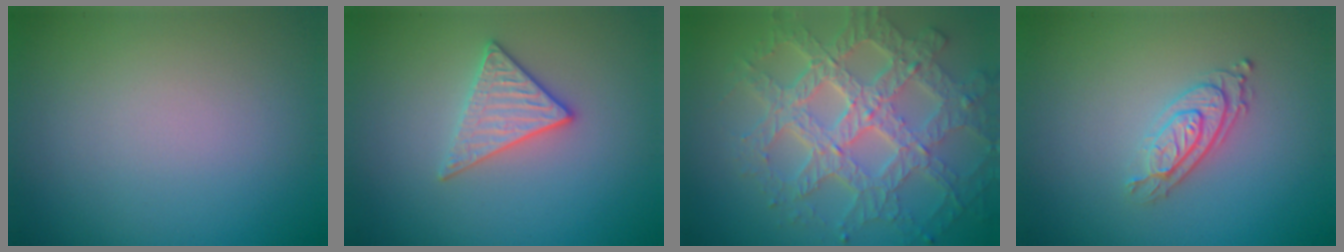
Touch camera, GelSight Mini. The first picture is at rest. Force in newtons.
{"total": 2.7, "press": 2.6, "slide": 1.0}
{"total": 7.8, "press": 6.1, "slide": 4.9}
{"total": 2.8, "press": 2.2, "slide": 1.7}